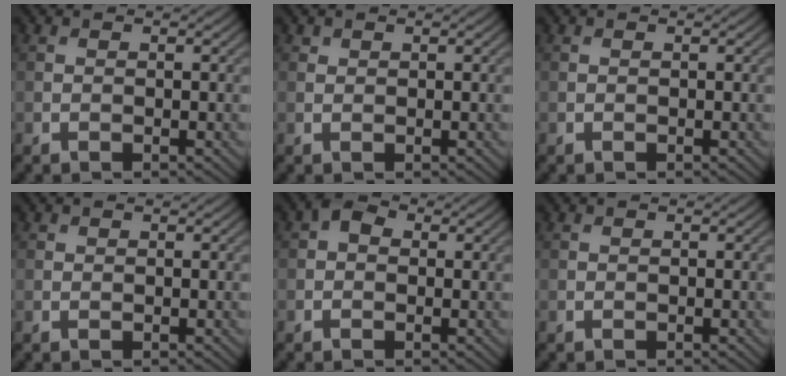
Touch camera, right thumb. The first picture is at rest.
{"total": 0.6, "force": [0.5, 0.3, 0.1], "torque": [0.001, -0.001, 0.011]}
{"total": 0.0}
{"total": 0.0}
{"total": 2.1, "force": [0.3, 1.6, 1.4], "torque": [-0.019, 0.005, -0.006]}
{"total": 0.0}